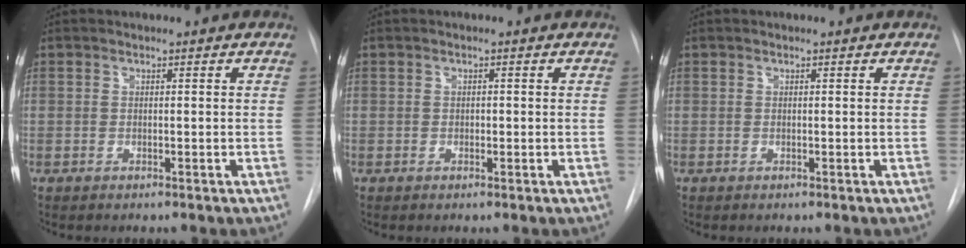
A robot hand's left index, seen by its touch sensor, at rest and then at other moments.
{"total": 0.5, "force": [-0.1, 0.4, 0.4], "torque": [-0.002, 0.002, -0.002]}
{"total": 0.0}